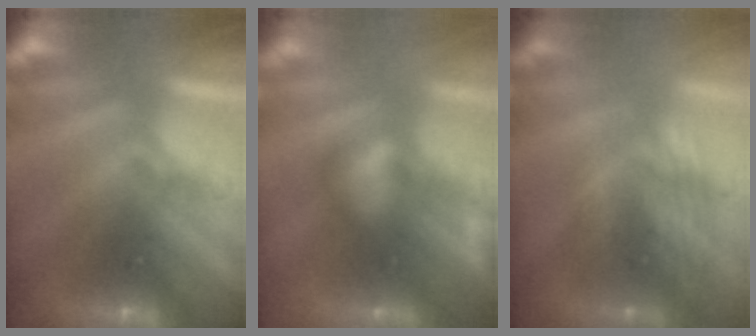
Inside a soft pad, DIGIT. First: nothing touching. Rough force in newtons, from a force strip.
{"total": 2.7}
{"total": 3.1}